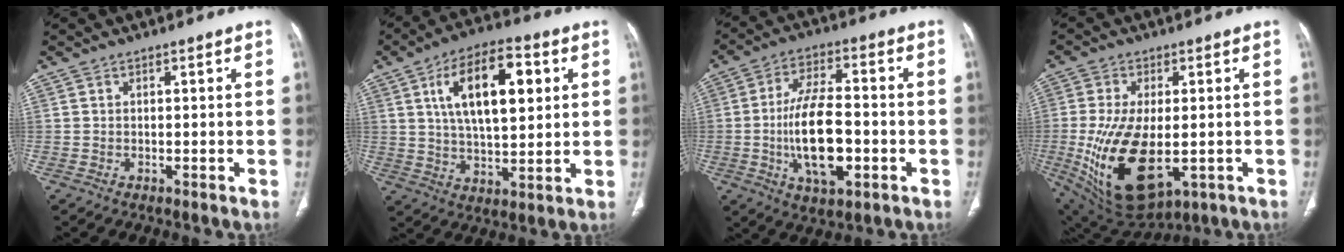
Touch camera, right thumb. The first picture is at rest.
{"total": 15.7, "force": [4.8, 7.3, 13.1], "torque": [-0.196, -0.002, 0.079]}
{"total": 14.8, "force": [-3.0, 6.5, 12.9], "torque": [-0.229, 0.012, -0.048]}
{"total": 18.1, "force": [-3.4, 9.3, 15.2], "torque": [-0.295, -0.021, -0.029]}